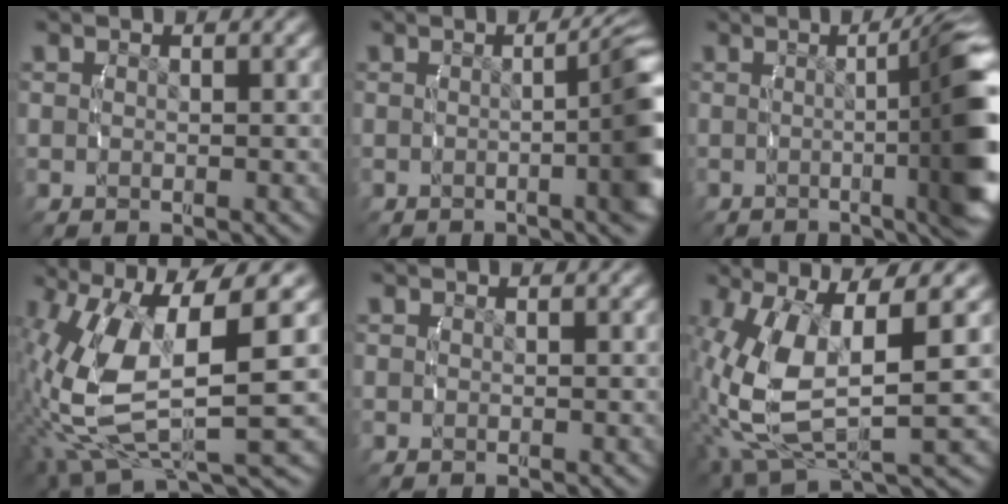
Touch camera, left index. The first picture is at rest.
{"total": 7.6, "force": [0.7, 3.0, 7.0], "torque": [-0.057, 0.023, -0.010]}
{"total": 11.2, "force": [0.7, 3.5, 10.7], "torque": [-0.111, 0.020, -0.007]}
{"total": 12.4, "force": [-0.4, 6.9, 10.3], "torque": [-0.209, -0.030, 0.007]}
{"total": 0.0}
{"total": 11.4, "force": [-0.4, 6.9, 9.0], "torque": [-0.199, -0.028, 0.009]}